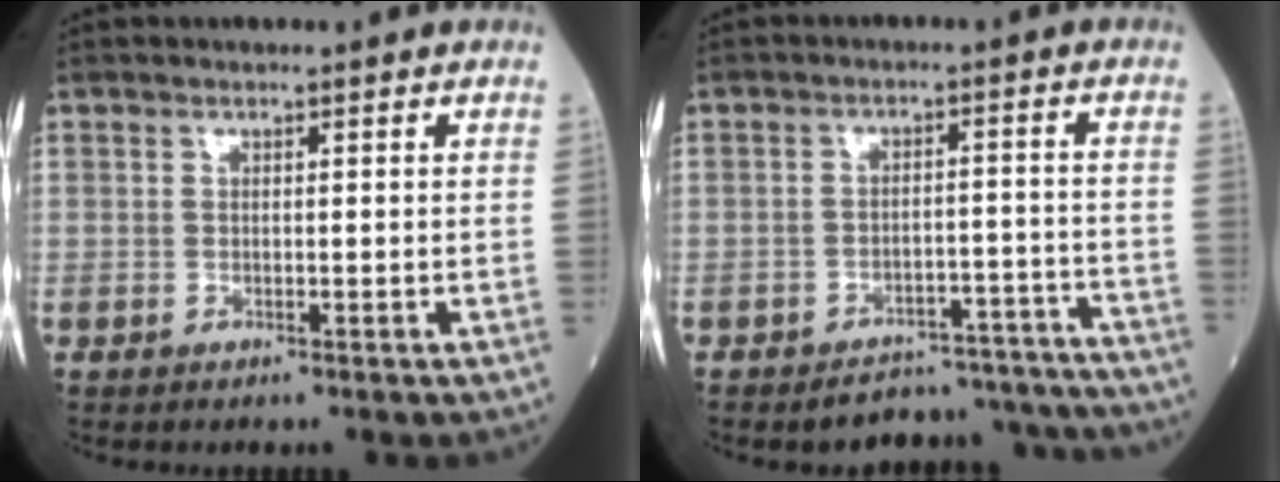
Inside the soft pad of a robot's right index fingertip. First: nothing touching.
{"total": 12.0, "force": [-11.5, 3.0, 0.6], "torque": [0.025, 0.035, -0.137]}